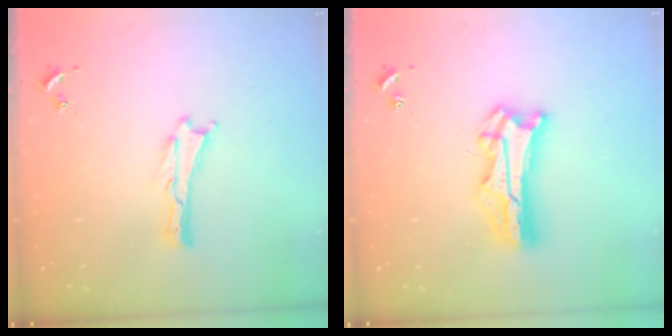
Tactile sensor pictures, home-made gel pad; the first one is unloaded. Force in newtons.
{"total": 9.2, "press": 9.2, "slide": 1.0}